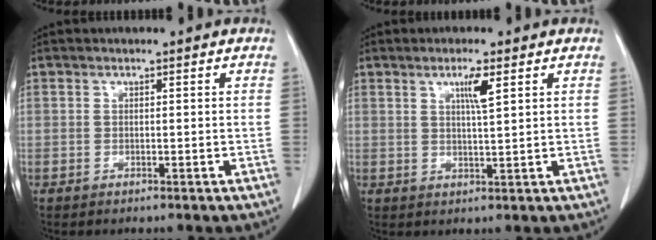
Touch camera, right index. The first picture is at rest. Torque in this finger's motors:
{"motor_torque": [0.23, 0.24, 0.07, 0.03]}